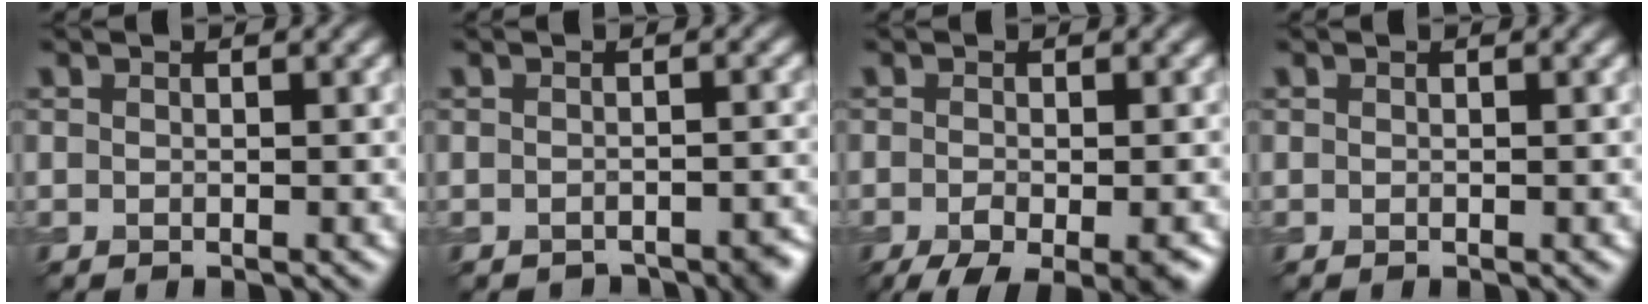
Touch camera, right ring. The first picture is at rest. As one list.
[{"total": 2.5, "force": [-2.3, 0.7, 0.8], "torque": [-0.005, 0.000, -0.025]}, {"total": 6.1, "force": [-3.6, 2.0, 4.5], "torque": [-0.069, -0.013, -0.052]}, {"total": 0.0}]